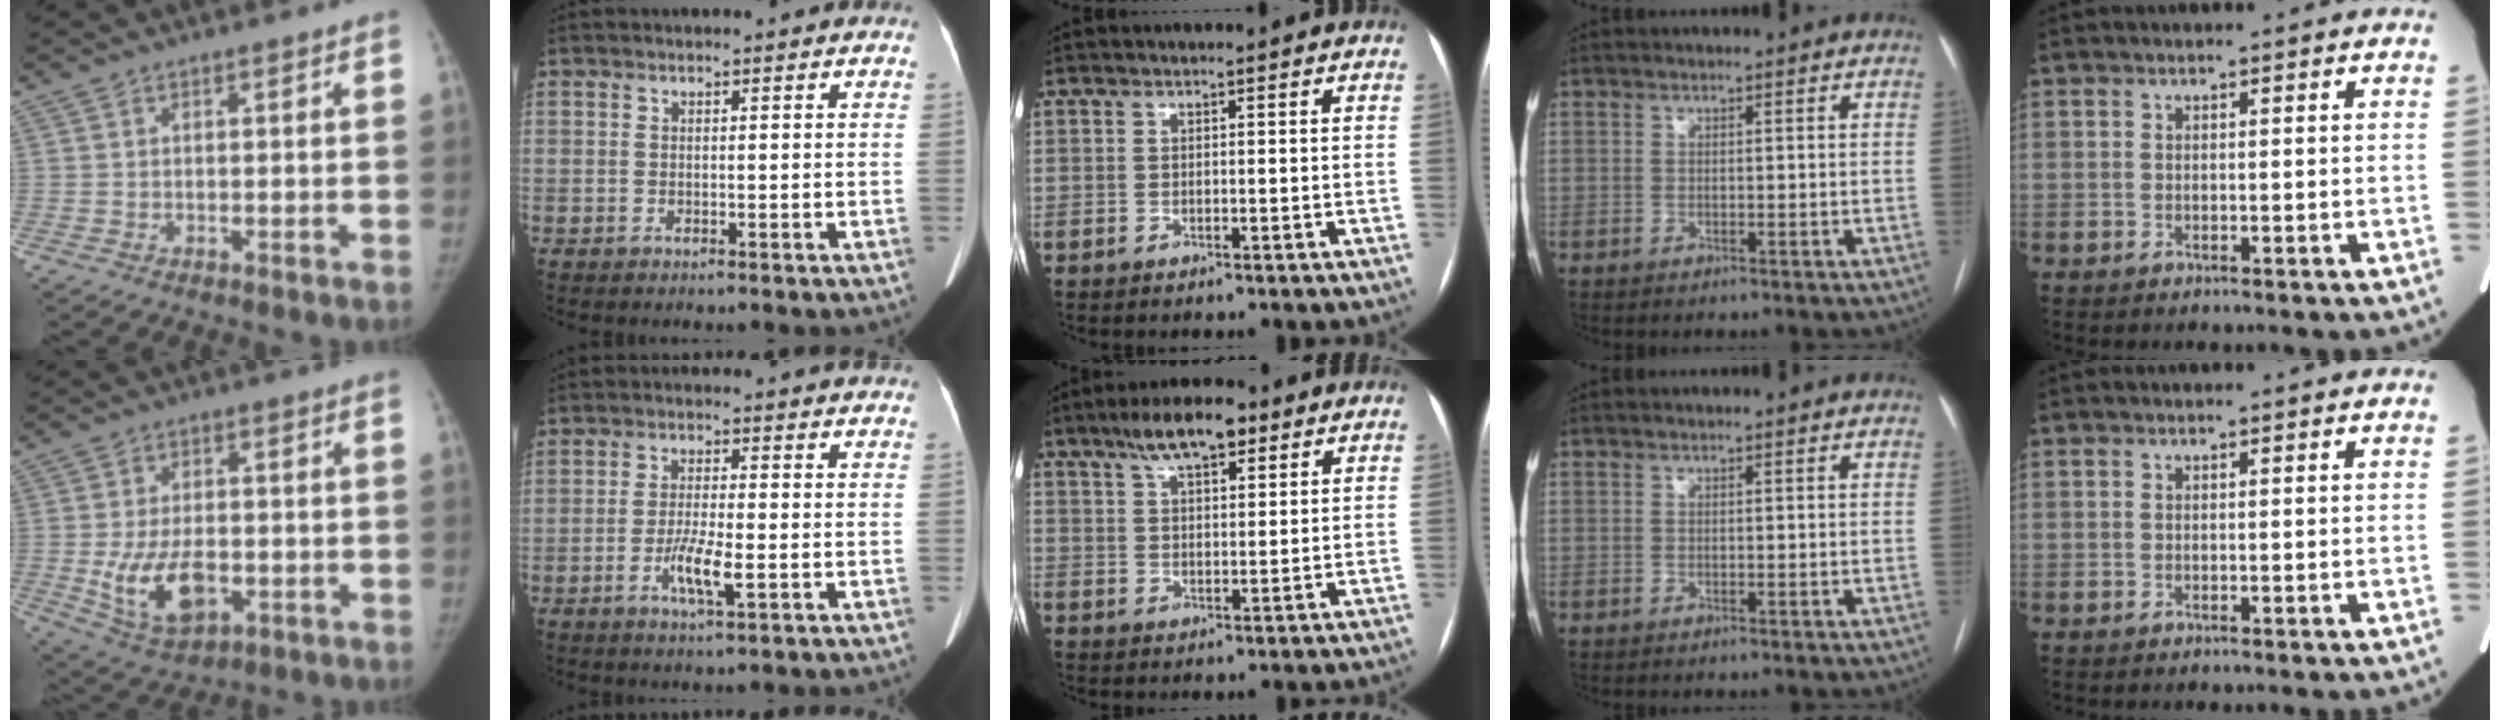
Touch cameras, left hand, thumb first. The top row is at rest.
{"thumb": {"total": 11.1, "force": [-2.5, 6.4, 8.8], "torque": [-0.149, 0.002, -0.028]}, "index": {"total": 4.9, "force": [-1.7, 0.5, 4.6], "torque": [-0.092, -0.007, -0.029]}, "middle": {"total": 8.5, "force": [5.5, 2.7, 5.9], "torque": [-0.102, 0.014, 0.092]}}